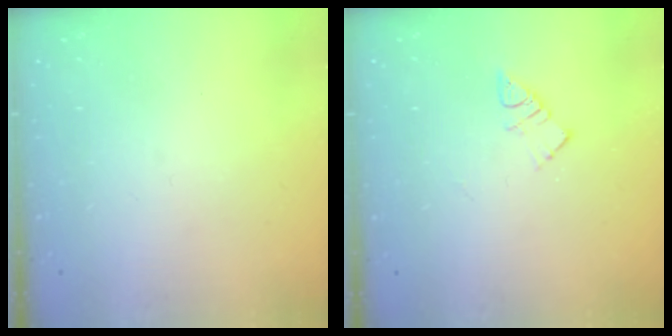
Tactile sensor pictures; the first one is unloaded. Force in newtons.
{"total": 5.7, "press": 5.6, "slide": 0.6}